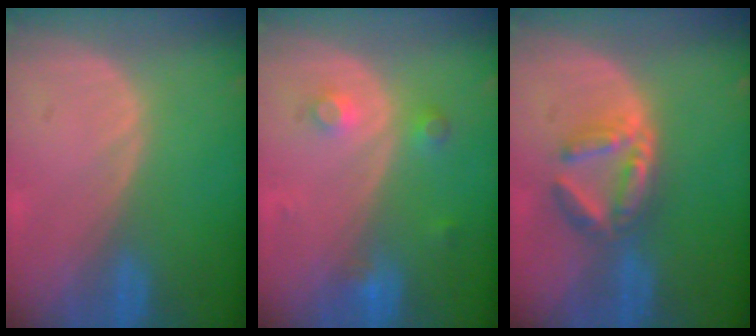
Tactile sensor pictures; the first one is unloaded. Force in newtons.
{"total": 3.3, "press": 3.1, "slide": 1.1}
{"total": 5.7, "press": 5.5, "slide": 1.4}